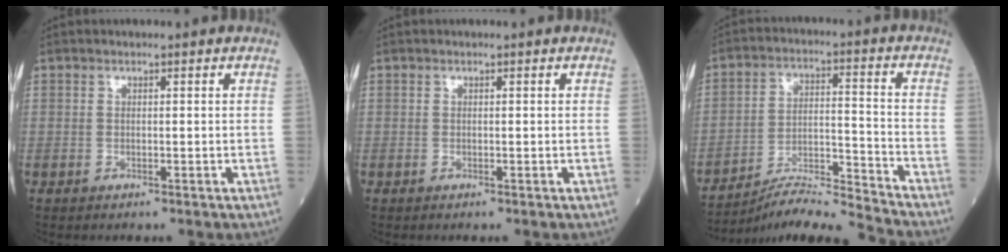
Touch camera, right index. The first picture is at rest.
{"total": 0.0}
{"total": 11.1, "force": [-10.7, -2.7, 1.8], "torque": [-0.028, 0.016, -0.192]}